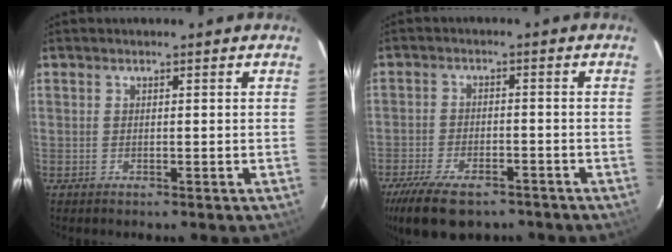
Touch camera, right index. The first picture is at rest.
{"total": 13.6, "force": [-9.9, 5.8, 7.3], "torque": [-0.174, -0.028, -0.163]}